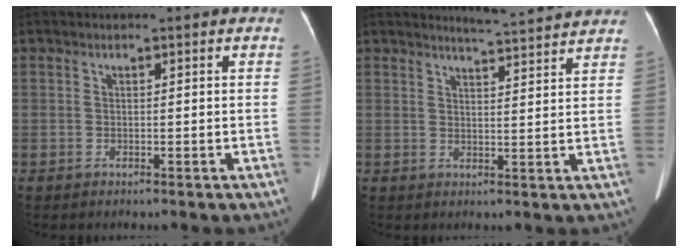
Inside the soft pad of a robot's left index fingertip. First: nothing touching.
{"total": 7.0, "force": [6.9, -0.4, 1.6], "torque": [-0.037, 0.005, 0.082]}